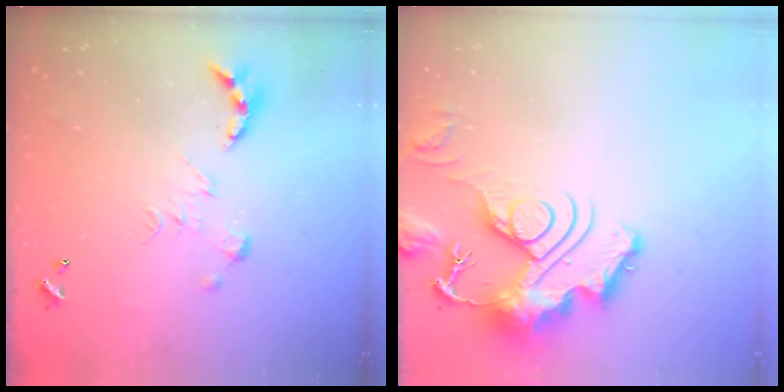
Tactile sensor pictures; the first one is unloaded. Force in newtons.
{"total": 17.0, "press": 16.9, "slide": 1.8}